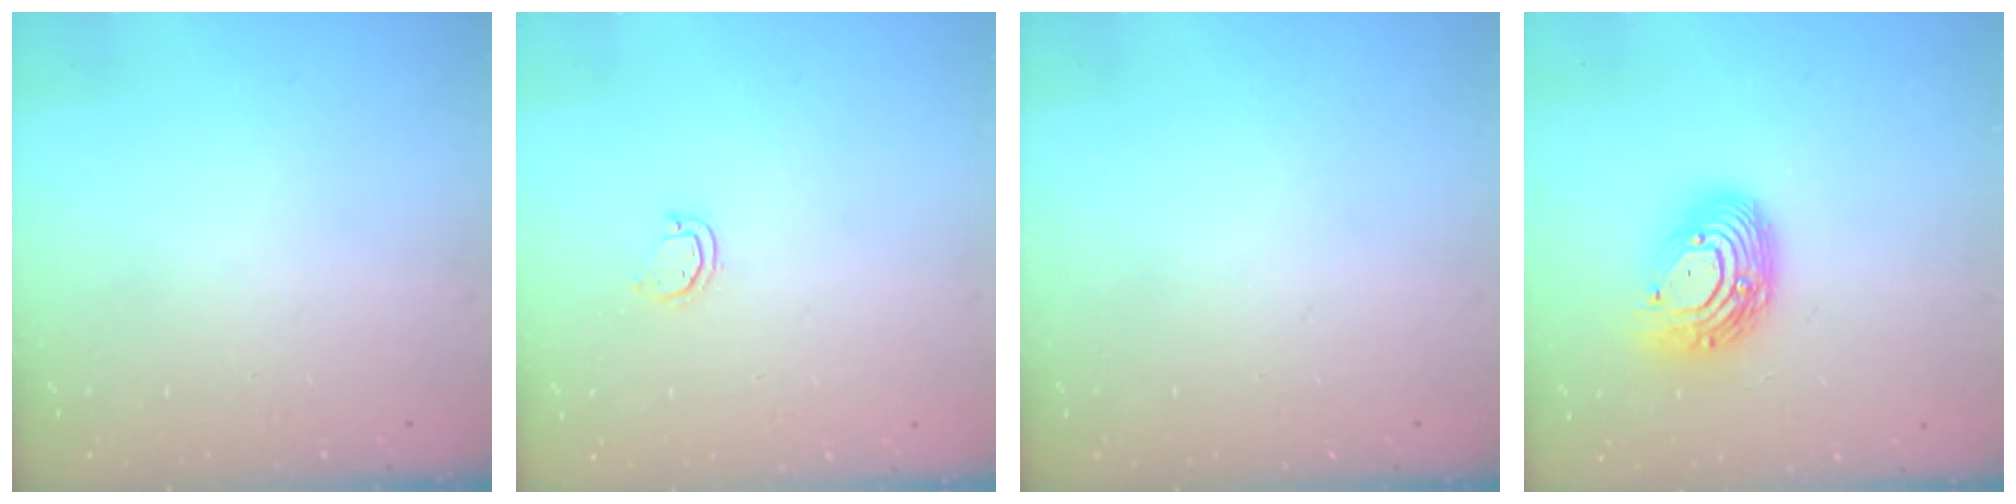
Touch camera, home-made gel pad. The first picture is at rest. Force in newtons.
{"total": 3.2, "press": 3.2, "slide": 0.2}
{"total": 0.0}
{"total": 13.7, "press": 13.7, "slide": 0.9}